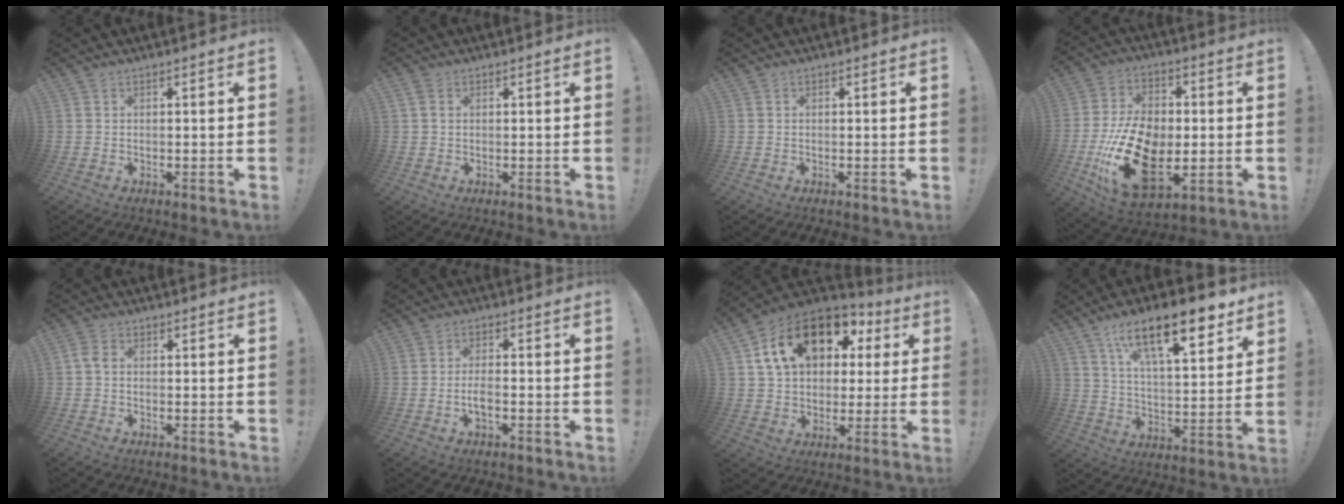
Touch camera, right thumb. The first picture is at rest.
{"total": 1.8, "force": [0.7, 1.2, 1.1], "torque": [-0.024, 0.005, 0.014]}
{"total": 0.0}
{"total": 22.6, "force": [-5.3, 14.2, 16.7], "torque": [-0.326, 0.026, -0.078]}
{"total": 2.9, "force": [0.1, 2.0, 2.2], "torque": [-0.046, 0.013, 0.004]}
{"total": 3.9, "force": [-1.5, 1.6, 3.2], "torque": [-0.074, 0.002, -0.027]}
{"total": 19.5, "force": [8.0, 12.7, 12.4], "torque": [-0.195, -0.021, 0.144]}
{"total": 19.5, "force": [11.1, 6.6, 14.6], "torque": [-0.230, -0.053, 0.178]}